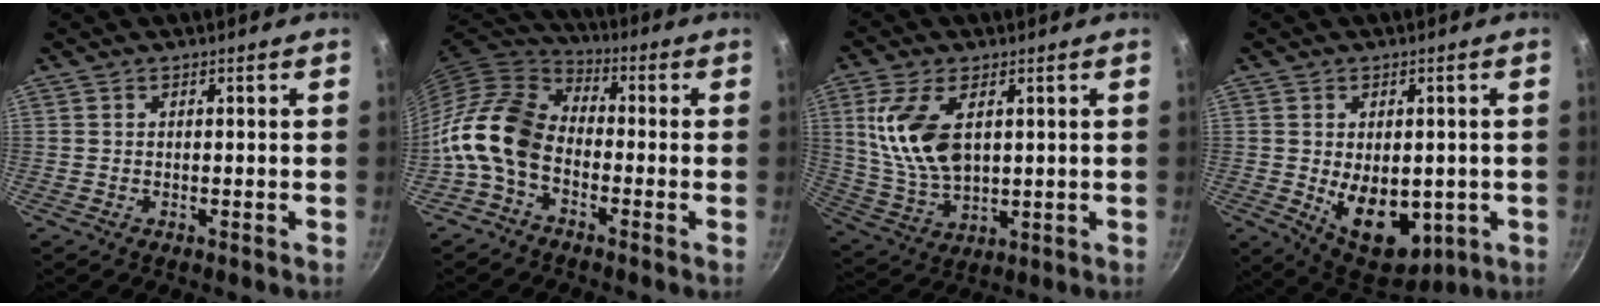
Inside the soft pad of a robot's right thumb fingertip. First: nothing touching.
{"total": 12.6, "force": [-4.0, 8.2, 8.7], "torque": [-0.153, 0.050, -0.104]}
{"total": 13.3, "force": [3.4, 7.3, 10.6], "torque": [-0.201, -0.017, 0.076]}
{"total": 13.0, "force": [-2.0, 8.2, 9.9], "torque": [-0.109, -0.017, -0.006]}